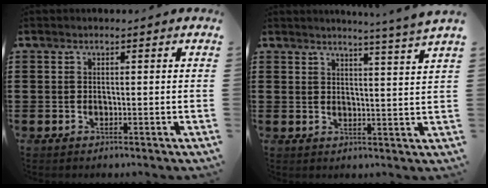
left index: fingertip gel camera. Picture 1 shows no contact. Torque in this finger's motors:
{"motor_torque": [-0.21, -0.40, -0.13, -0.02]}